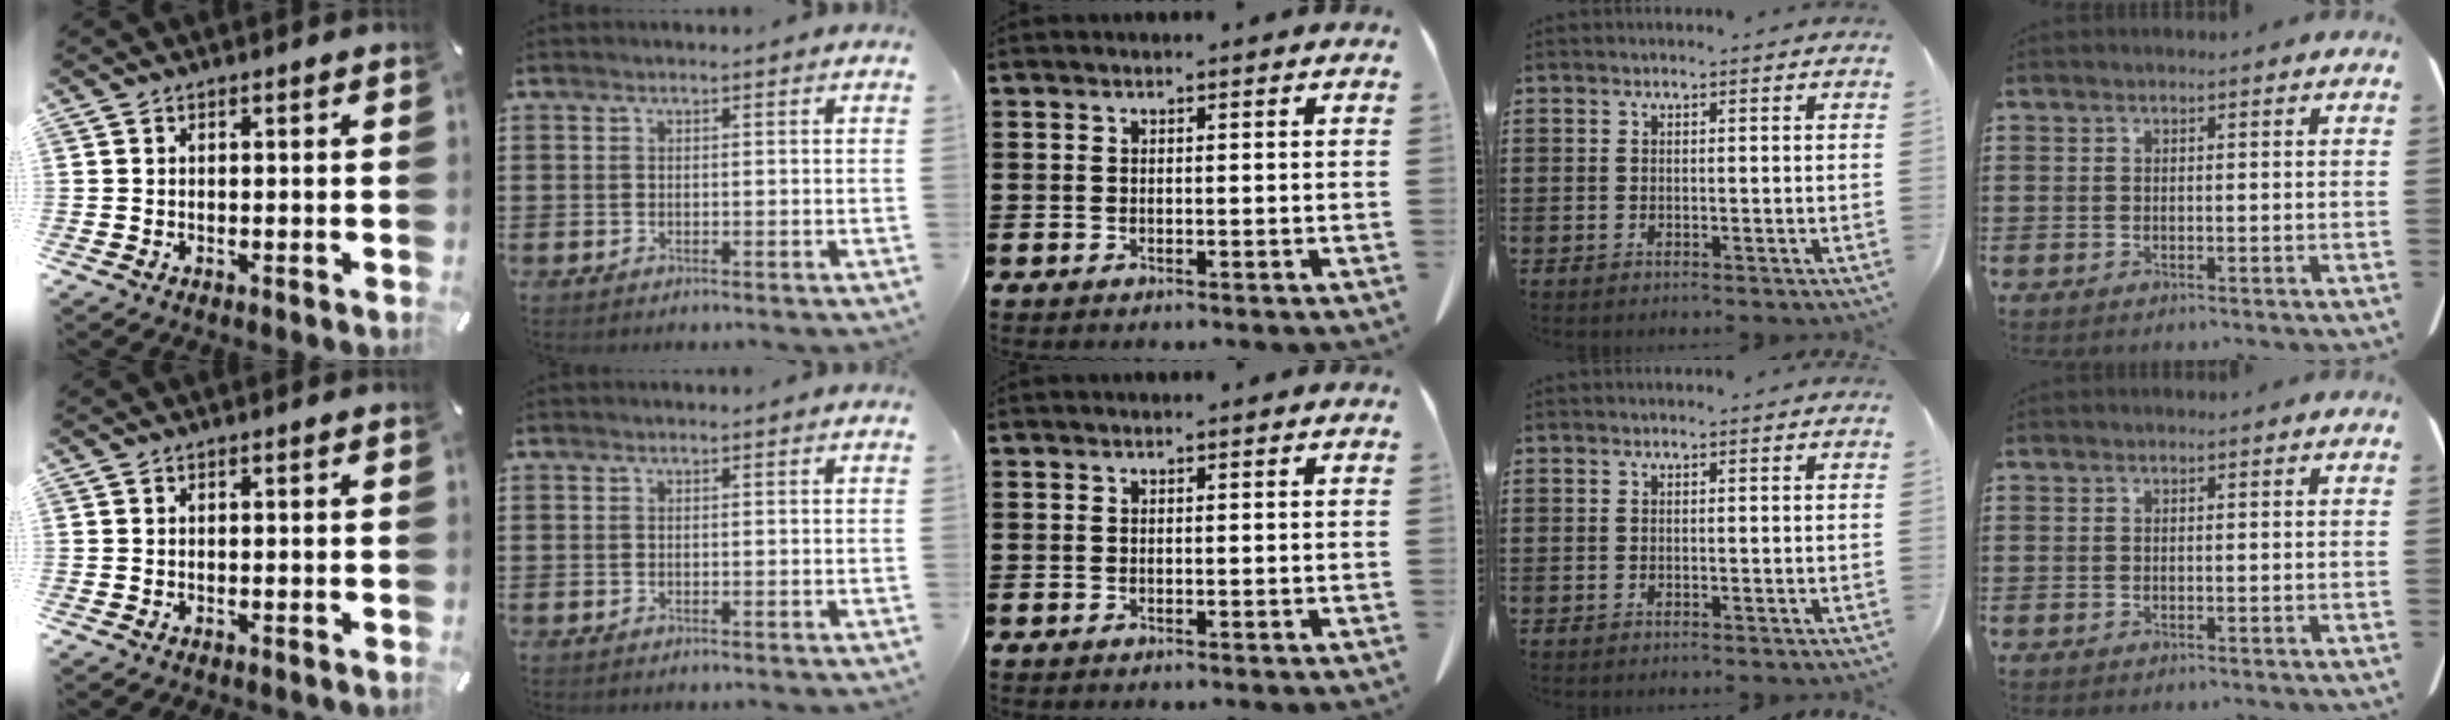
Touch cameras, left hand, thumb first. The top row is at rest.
{}